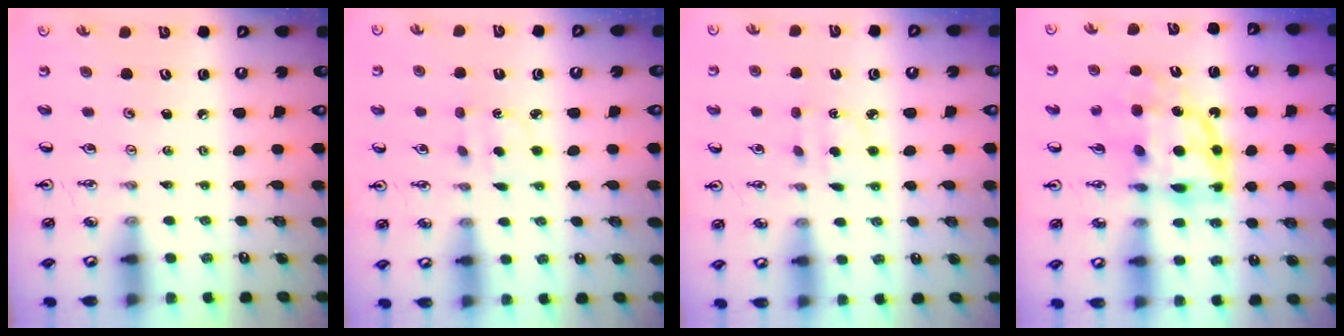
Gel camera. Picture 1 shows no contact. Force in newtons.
{"total": 2.0, "press": 1.9, "slide": 0.6}
{"total": 2.8, "press": 2.6, "slide": 0.8}
{"total": 12.0, "press": 12.0, "slide": 0.9}